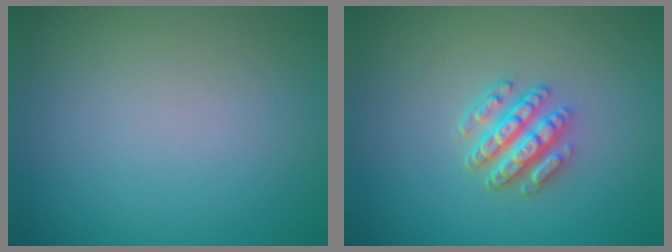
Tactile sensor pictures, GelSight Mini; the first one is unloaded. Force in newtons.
{"total": 4.0, "press": 3.3, "slide": 2.3}